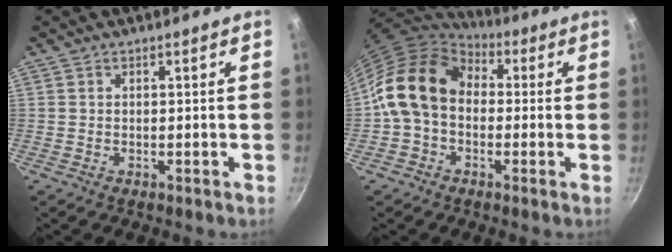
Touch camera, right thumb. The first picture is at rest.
{"total": 14.4, "force": [0.8, 10.8, 9.5], "torque": [-0.143, 0.033, -0.006]}